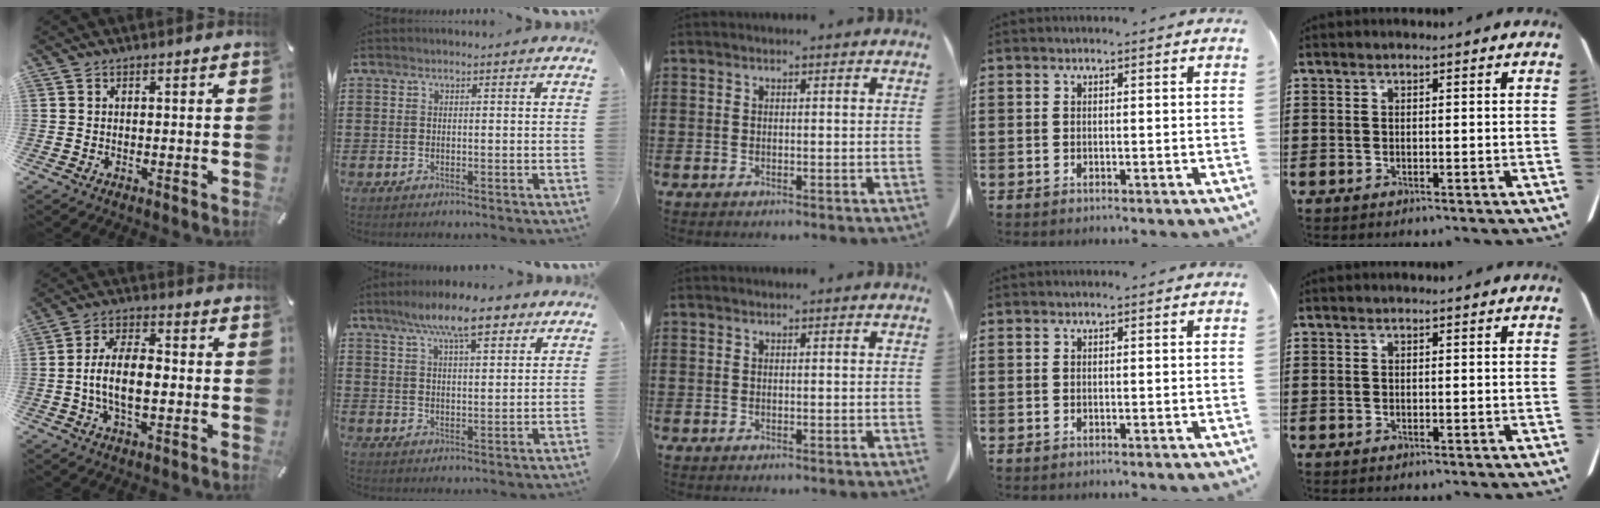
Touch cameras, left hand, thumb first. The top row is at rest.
{"thumb": {"total": 10.0, "force": [-1.6, 5.0, 8.5], "torque": [-0.171, 0.011, -0.029]}, "index": {"total": 9.3, "force": [6.5, 2.4, 6.2], "torque": [-0.119, -0.006, 0.112]}}